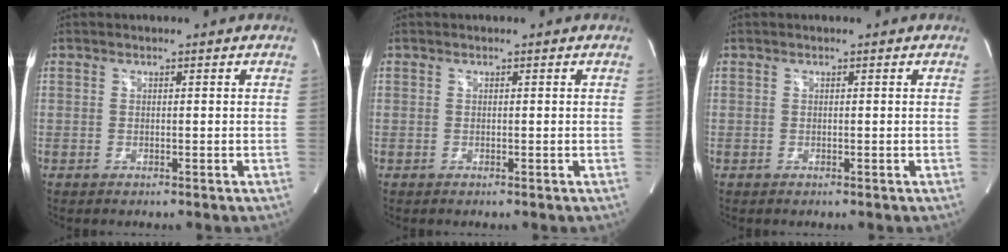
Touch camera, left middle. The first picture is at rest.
{"total": 0.0}
{"total": 0.0}